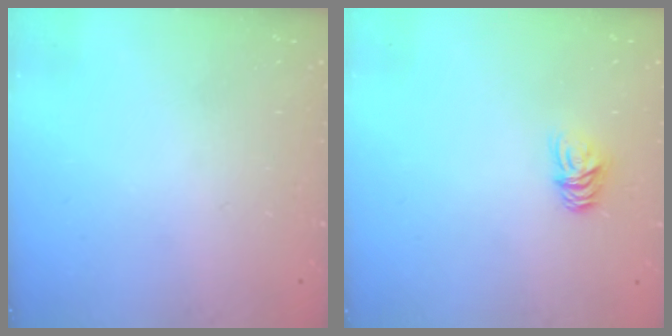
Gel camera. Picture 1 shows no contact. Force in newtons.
{"total": 7.6, "press": 7.6, "slide": 0.7}